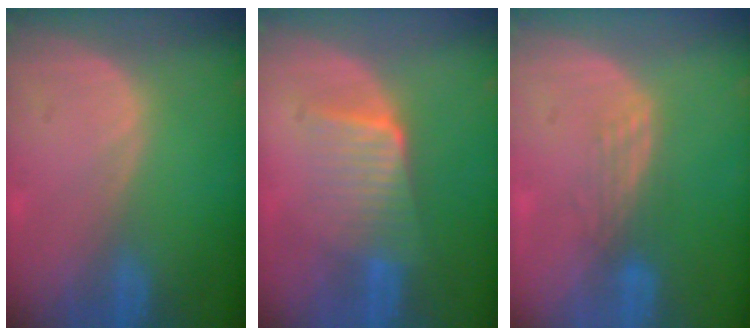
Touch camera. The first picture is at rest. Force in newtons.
{"total": 6.8, "press": 6.0, "slide": 3.2}
{"total": 3.1, "press": 2.6, "slide": 1.7}